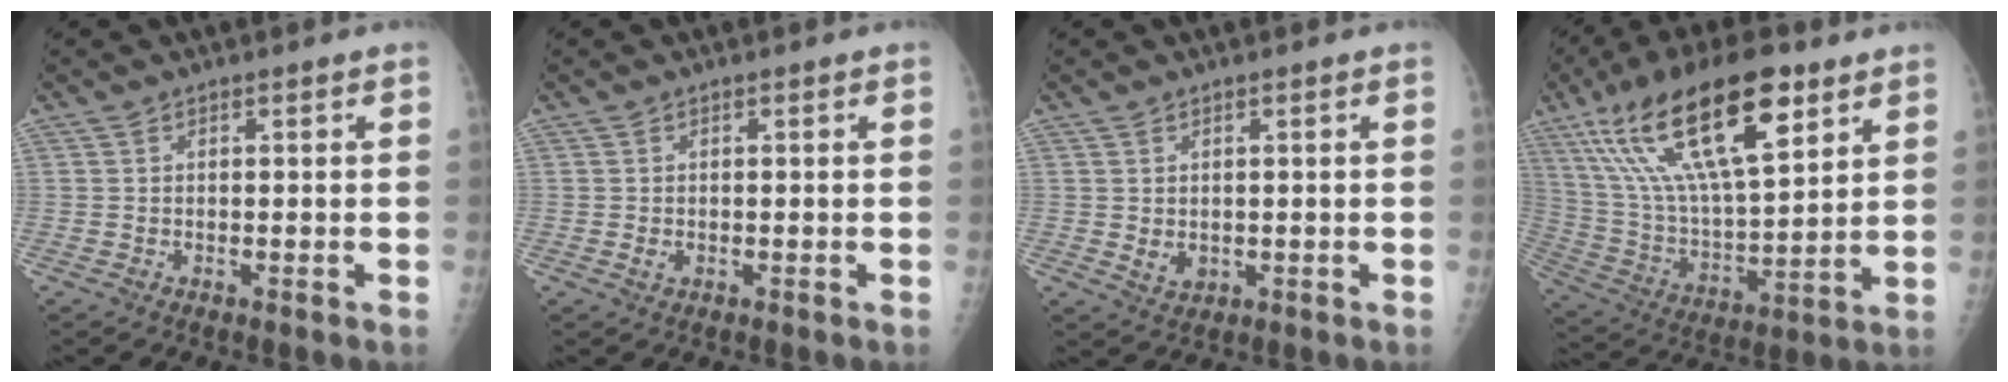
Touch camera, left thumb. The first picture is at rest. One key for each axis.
{"total": 1.1, "fx": -0.1, "fy": 0.6, "fz": 0.9, "tx": -0.011, "ty": 0.001, "tz": 0.000}
{"total": 2.6, "fx": 0.0, "fy": 1.8, "fz": 1.8, "tx": -0.020, "ty": -0.006, "tz": 0.010}
{"total": 25.3, "fx": 13.0, "fy": 8.9, "fz": 19.8, "tx": -0.349, "ty": -0.026, "tz": 0.239}